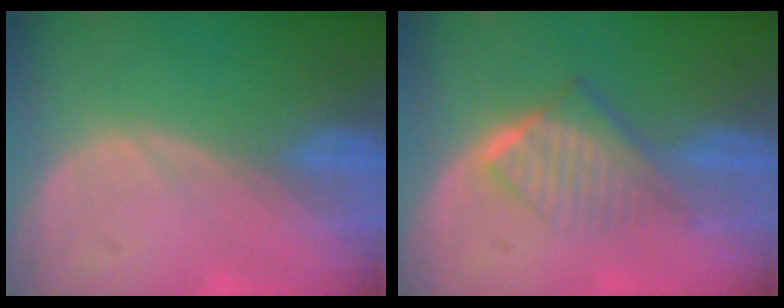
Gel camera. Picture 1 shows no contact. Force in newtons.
{"total": 6.5, "press": 5.5, "slide": 3.5}